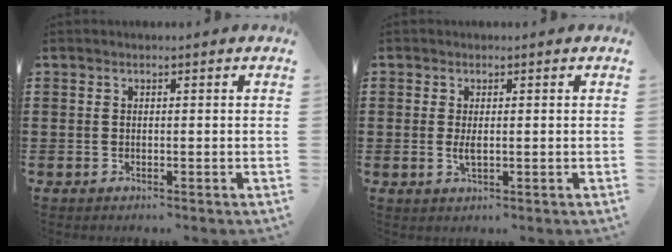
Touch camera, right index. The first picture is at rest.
{"total": 1.8, "force": [0.0, 0.7, 1.7], "torque": [-0.032, -0.001, 0.001]}